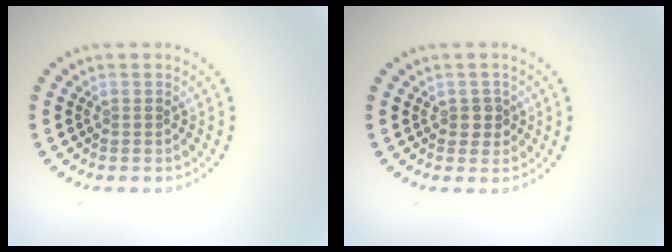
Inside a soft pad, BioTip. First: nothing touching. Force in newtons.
{"total": 1.4, "press": 1.3, "slide": 0.5}